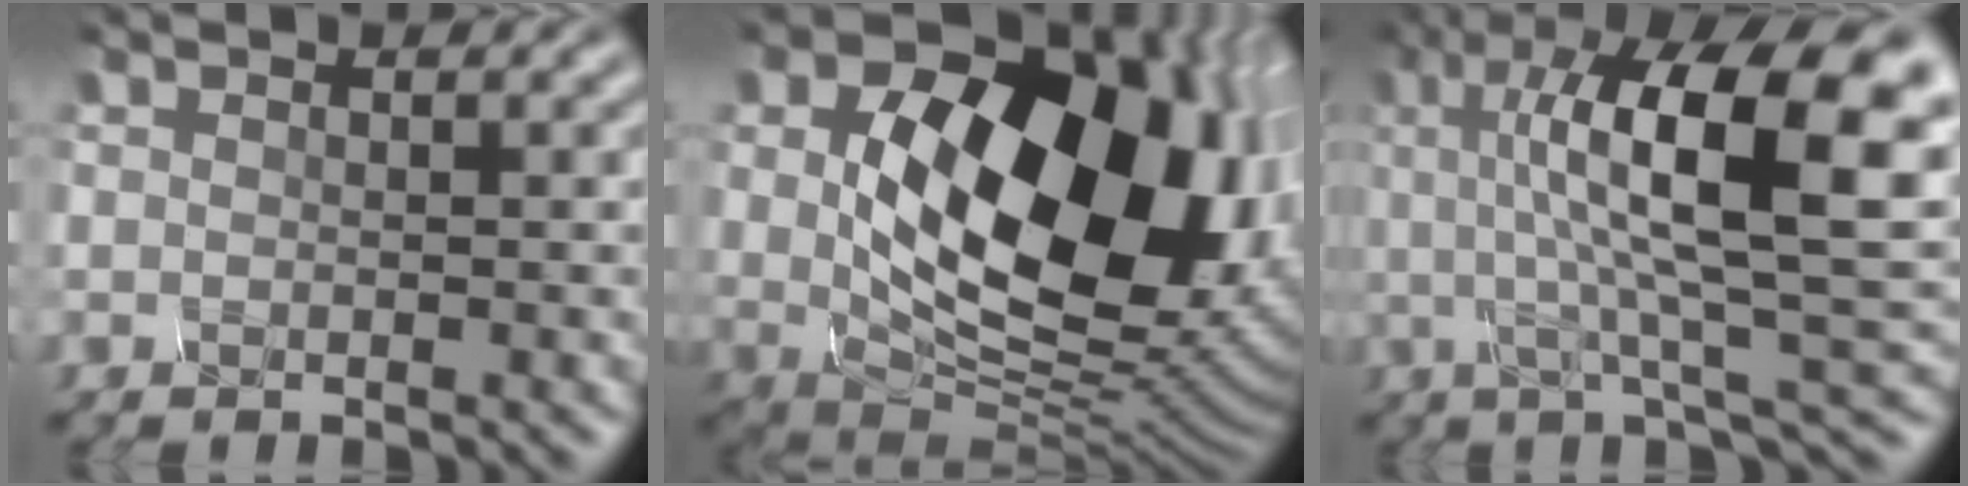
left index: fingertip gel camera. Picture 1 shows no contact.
{"total": 18.0, "force": [3.2, 11.6, 13.5], "torque": [-0.194, -0.021, 0.076]}
{"total": 15.5, "force": [2.9, 4.7, 14.5], "torque": [-0.209, 0.013, 0.044]}